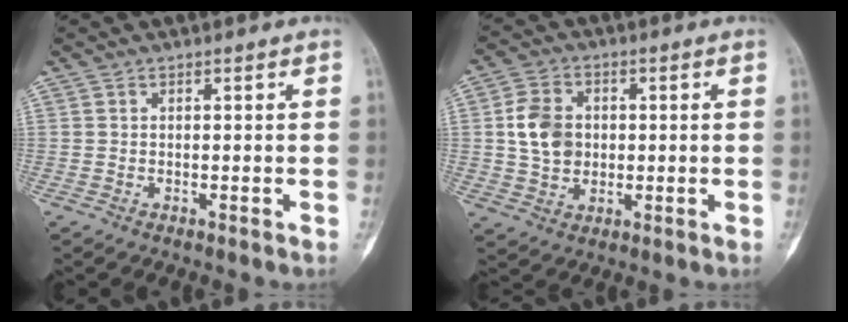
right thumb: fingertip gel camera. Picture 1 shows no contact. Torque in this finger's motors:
{"motor_torque": [0.66, 1.20, 1.02, -0.08, 0.09]}